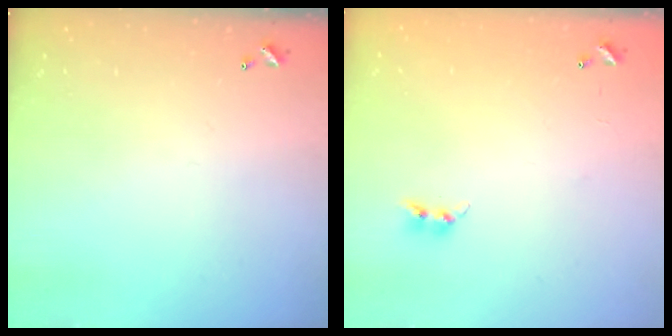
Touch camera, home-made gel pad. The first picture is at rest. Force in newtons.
{"total": 7.6, "press": 7.6, "slide": 0.5}